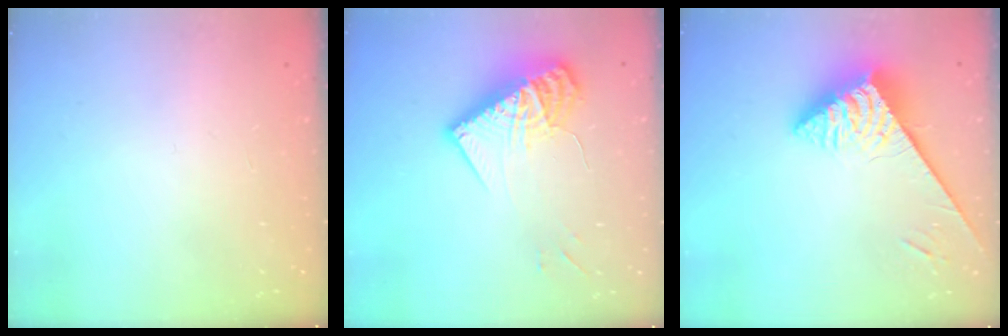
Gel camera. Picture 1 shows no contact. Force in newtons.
{"total": 16.1, "press": 16.1, "slide": 0.7}
{"total": 4.7, "press": 4.6, "slide": 0.5}